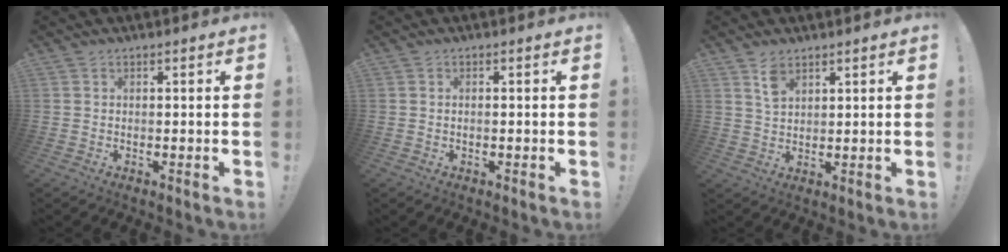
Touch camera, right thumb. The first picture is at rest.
{"total": 0.6, "force": [-0.3, 0.1, 0.6], "torque": [-0.014, 0.002, -0.005]}
{"total": 4.6, "force": [2.9, 2.3, 2.7], "torque": [-0.040, -0.015, 0.051]}